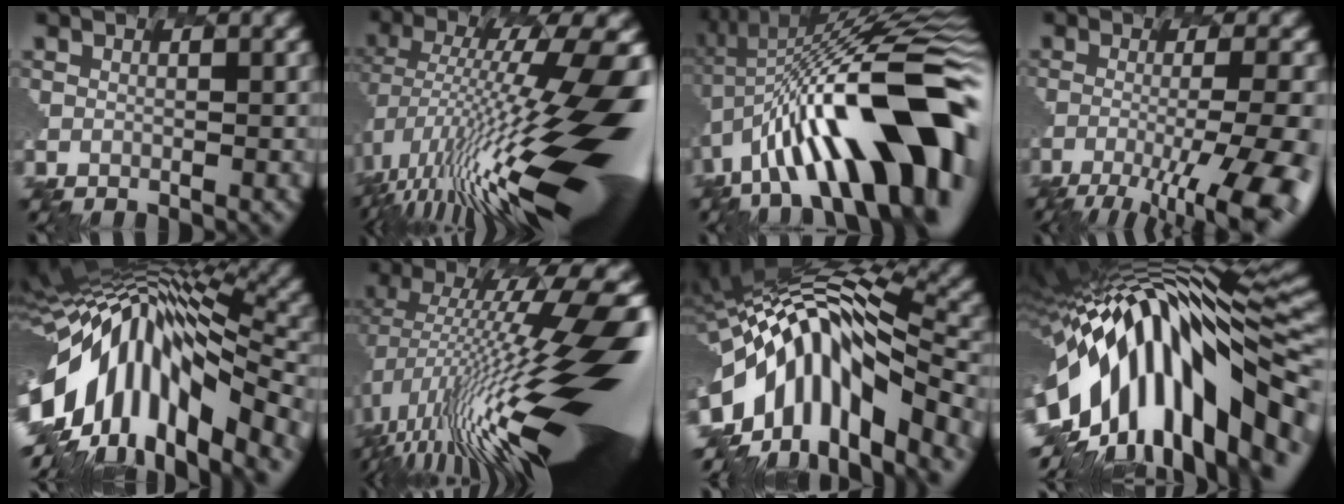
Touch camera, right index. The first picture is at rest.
{"total": 14.6, "force": [-2.7, 3.2, 14.0], "torque": [-0.264, 0.020, -0.052]}
{"total": 15.0, "force": [-2.4, 5.3, 13.8], "torque": [-0.218, 0.047, -0.054]}
{"total": 9.4, "force": [-5.7, 1.7, 7.3], "torque": [-0.127, -0.009, -0.086]}
{"total": 12.8, "force": [-4.0, 5.7, 10.7], "torque": [-0.202, 0.020, -0.086]}
{"total": 16.5, "force": [-1.9, 3.0, 16.1], "torque": [-0.286, 0.024, -0.049]}
{"total": 9.6, "force": [-5.1, 3.7, 7.2], "torque": [-0.133, 0.006, -0.087]}
{"total": 13.2, "force": [-4.8, 6.8, 10.3], "torque": [-0.178, 0.026, -0.095]}